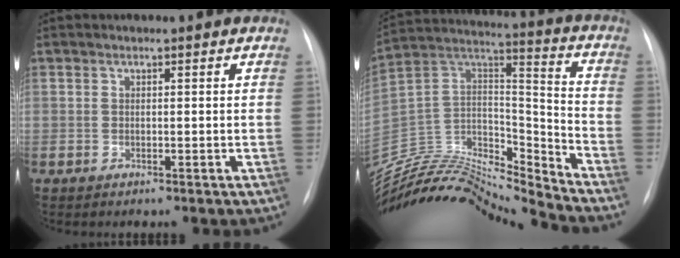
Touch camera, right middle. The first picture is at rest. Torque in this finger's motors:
{"motor_torque": [0.73, -1.41, -0.08, 0.04]}